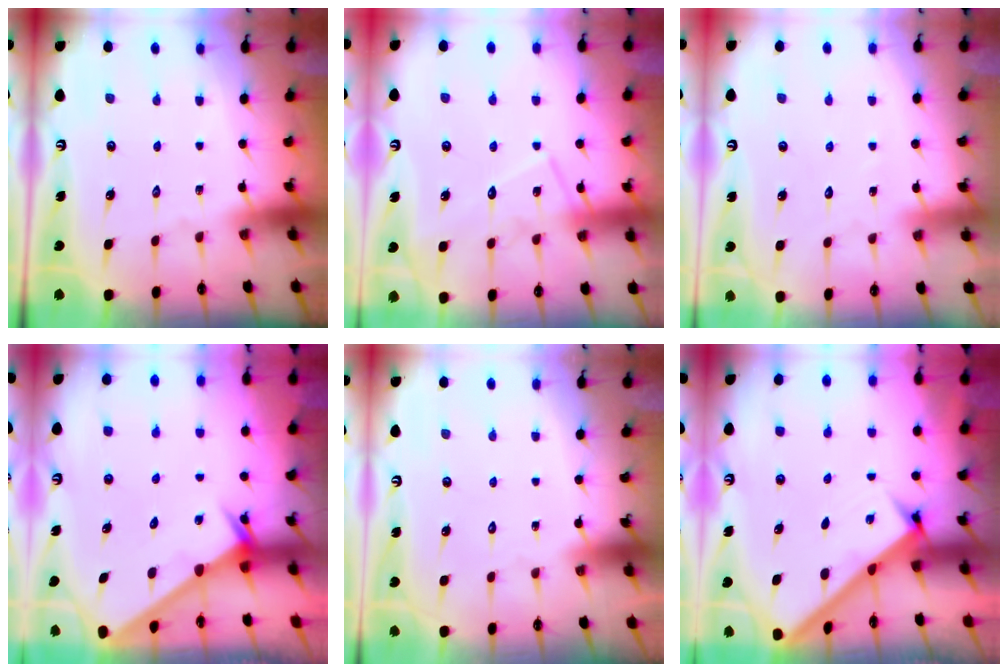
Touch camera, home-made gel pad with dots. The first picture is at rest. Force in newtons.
{"total": 10.8, "press": 10.8, "slide": 0.7}
{"total": 3.9, "press": 3.9, "slide": 0.3}
{"total": 2.7, "press": 2.7, "slide": 0.0}
{"total": 1.6, "press": 1.6, "slide": 0.0}
{"total": 2.5, "press": 2.4, "slide": 0.4}